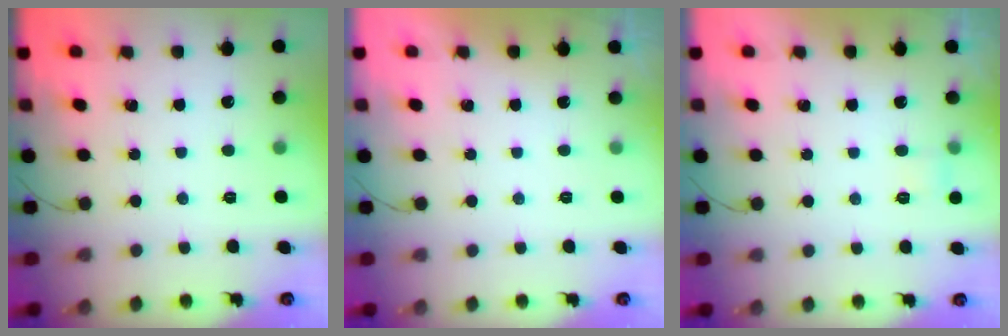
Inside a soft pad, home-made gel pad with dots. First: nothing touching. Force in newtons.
{"total": 0.0}
{"total": 2.6, "press": 2.4, "slide": 1.0}